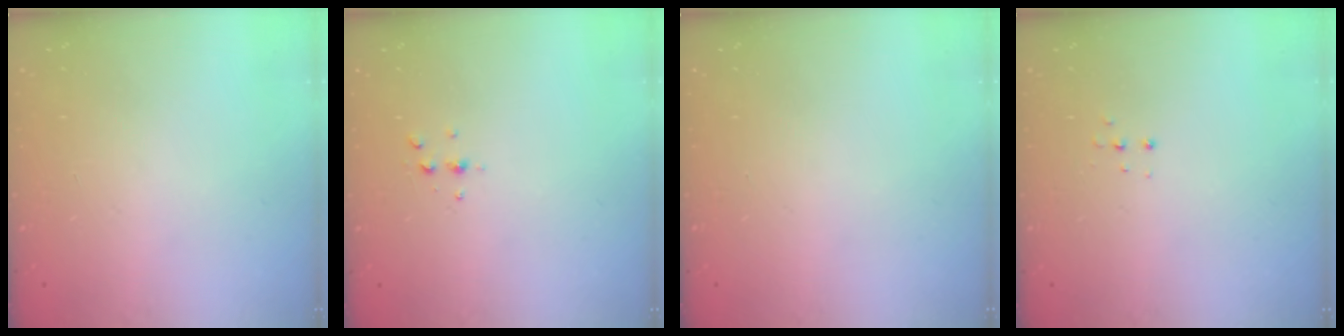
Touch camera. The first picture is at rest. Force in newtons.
{"total": 3.7, "press": 3.6, "slide": 0.5}
{"total": 0.0}
{"total": 3.6, "press": 3.5, "slide": 0.8}